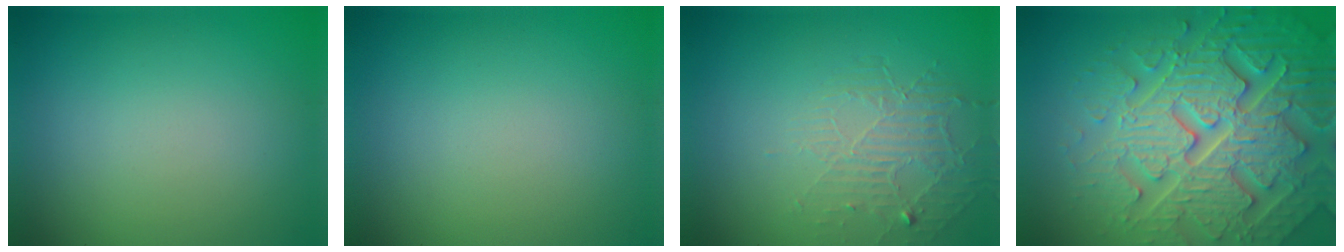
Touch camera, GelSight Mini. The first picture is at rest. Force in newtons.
{"total": 0.0}
{"total": 2.0, "press": 1.1, "slide": 1.7}
{"total": 7.9, "press": 7.7, "slide": 2.0}